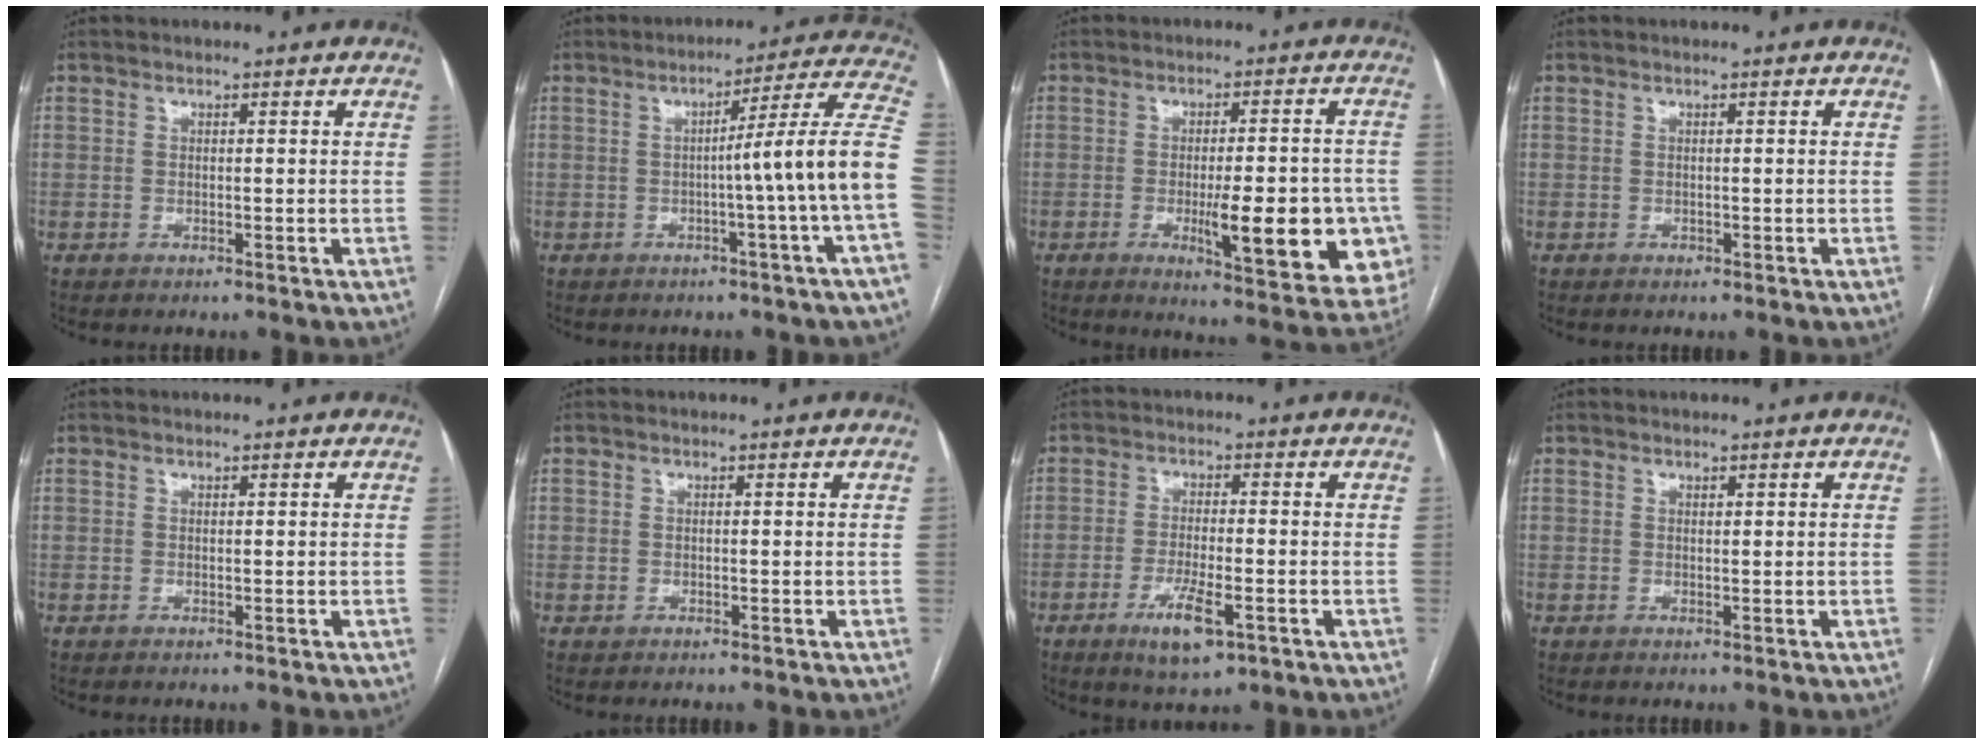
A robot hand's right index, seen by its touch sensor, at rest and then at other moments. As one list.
[{"total": 12.2, "force": [-2.1, -2.7, 11.7], "torque": [-0.142, 0.017, -0.034]}, {"total": 15.7, "force": [-4.3, 3.5, 14.7], "torque": [-0.132, 0.008, -0.039]}, {"total": 0.0}, {"total": 0.0}, {"total": 0.8, "force": [0.0, 0.8, 0.0], "torque": [0.002, 0.004, -0.002]}, {"total": 6.6, "force": [-3.2, 1.5, 5.6], "torque": [-0.107, -0.011, -0.049]}, {"total": 0.0}]